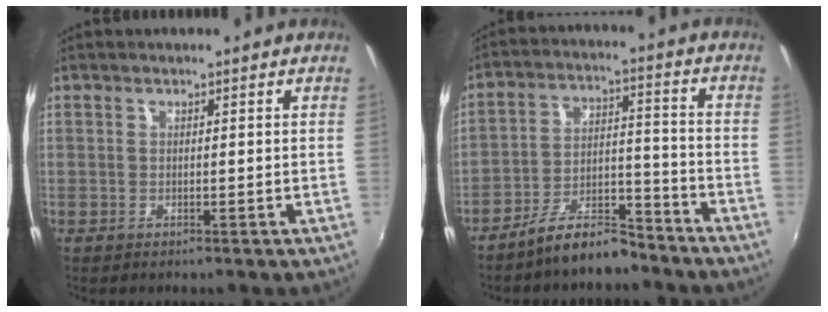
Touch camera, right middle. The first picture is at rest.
{"total": 9.1, "force": [-7.8, 2.7, 3.8], "torque": [-0.077, 0.030, -0.127]}